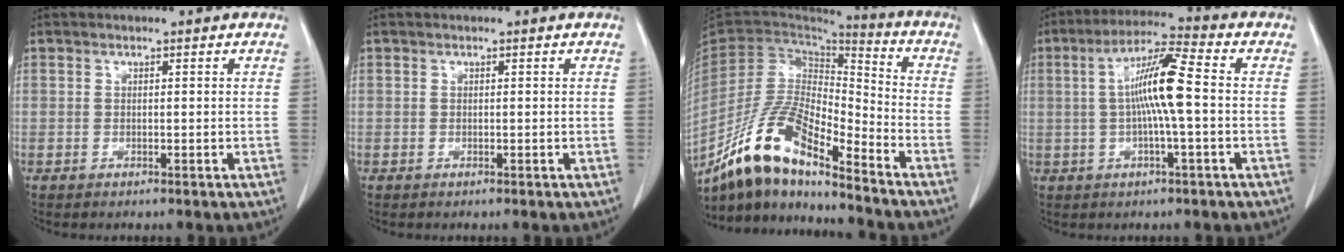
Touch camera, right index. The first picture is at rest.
{"total": 0.0}
{"total": 16.3, "force": [-12.8, 3.2, 9.6], "torque": [-0.188, 0.005, -0.239]}
{"total": 9.5, "force": [0.1, 0.2, 9.5], "torque": [-0.178, 0.013, -0.005]}